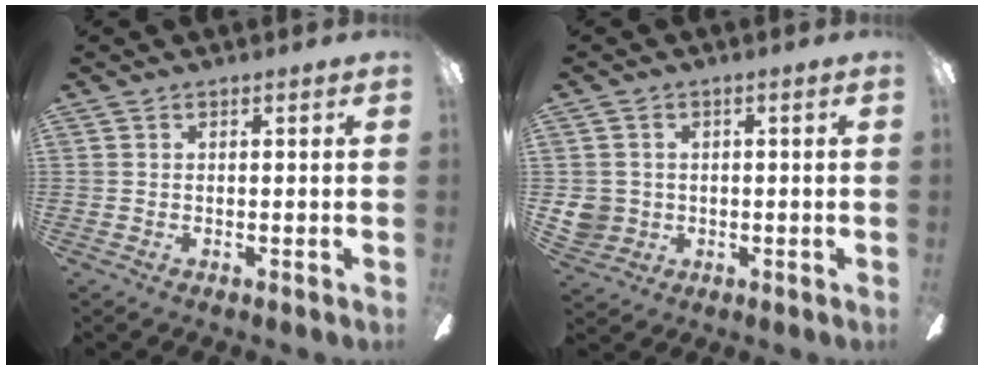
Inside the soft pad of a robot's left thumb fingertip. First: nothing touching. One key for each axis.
{"total": 5.2, "fx": -0.2, "fy": 5.0, "fz": 1.1, "tx": -0.028, "ty": 0.006, "tz": -0.005}